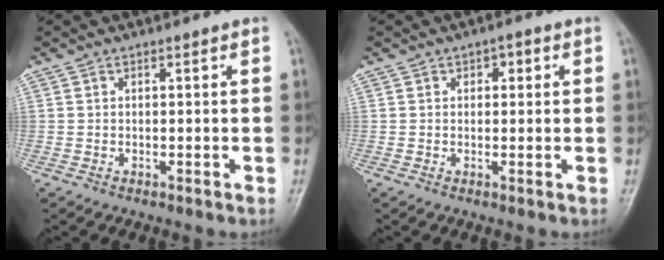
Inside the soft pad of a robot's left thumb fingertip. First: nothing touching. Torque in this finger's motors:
{"motor_torque": [-0.12, -0.01, 0.21, 0.16, 0.03]}